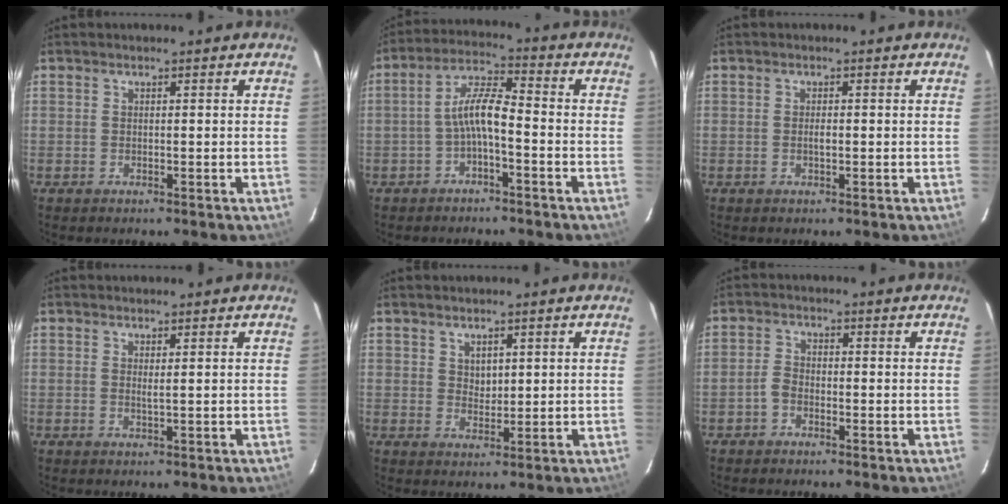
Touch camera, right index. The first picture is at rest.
{"total": 6.1, "force": [-2.4, 1.3, 5.5], "torque": [-0.118, 0.017, -0.045]}
{"total": 1.0, "force": [-0.2, 0.4, 0.9], "torque": [-0.016, -0.001, -0.003]}
{"total": 0.9, "force": [0.3, -0.2, 0.8], "torque": [-0.015, -0.002, 0.005]}
{"total": 2.4, "force": [1.4, 1.7, 1.0], "torque": [-0.011, 0.001, 0.027]}
{"total": 2.1, "force": [-1.4, 1.3, 1.0], "torque": [-0.021, 0.008, -0.029]}